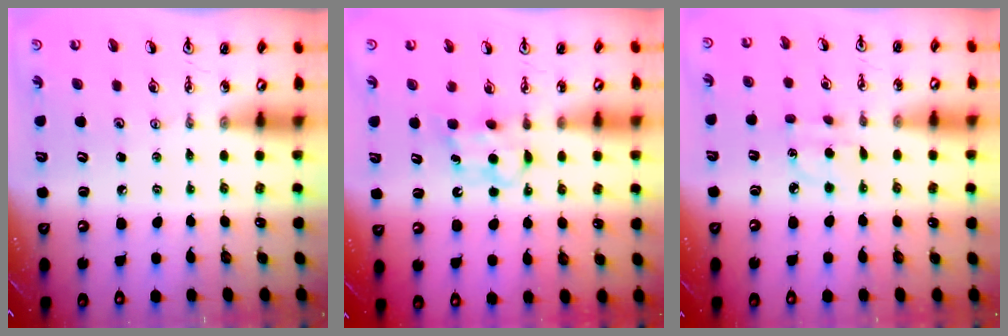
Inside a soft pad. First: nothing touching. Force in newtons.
{"total": 5.8, "press": 5.7, "slide": 0.7}
{"total": 3.9, "press": 3.9, "slide": 0.5}